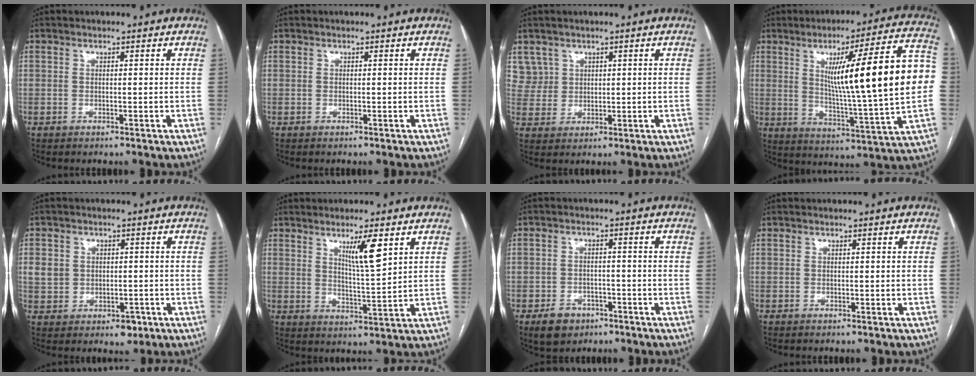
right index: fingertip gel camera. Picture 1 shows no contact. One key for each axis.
{"total": 0.0}
{"total": 4.4, "fx": 2.6, "fy": 3.6, "fz": -0.5, "tx": 0.021, "ty": 0.007, "tz": 0.055}
{"total": 22.8, "fx": 2.9, "fy": 0.3, "fz": 22.6, "tx": -0.305, "ty": 0.013, "tz": 0.035}
{"total": 6.9, "fx": -0.6, "fy": 6.0, "fz": 3.3, "tx": -0.053, "ty": 0.013, "tz": 0.007}
{"total": 6.4, "fx": 3.4, "fy": 0.3, "fz": 5.5, "tx": -0.094, "ty": -0.011, "tz": 0.061}
{"total": 5.0, "fx": -2.9, "fy": 3.7, "fz": 1.7, "tx": -0.027, "ty": 0.006, "tz": -0.038}
{"total": 0.0}